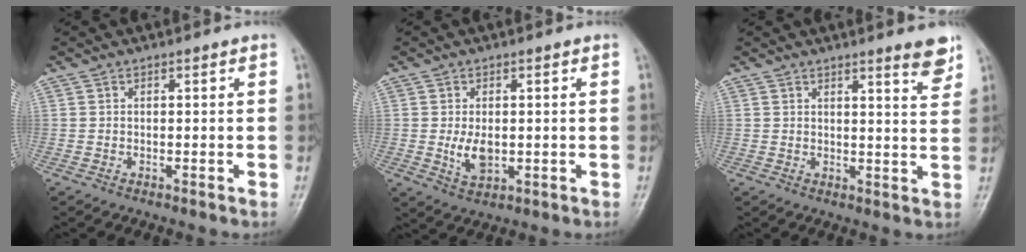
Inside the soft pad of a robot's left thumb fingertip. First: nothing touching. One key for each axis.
{"total": 4.7, "fx": -0.2, "fy": 2.8, "fz": 3.7, "tx": -0.062, "ty": -0.009, "tz": 0.003}
{"total": 4.8, "fx": 3.5, "fy": 0.5, "fz": 3.3, "tx": -0.031, "ty": -0.028, "tz": 0.045}